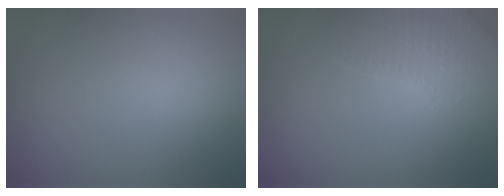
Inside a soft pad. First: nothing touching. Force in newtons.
{"total": 2.0, "press": 1.9, "slide": 0.5}